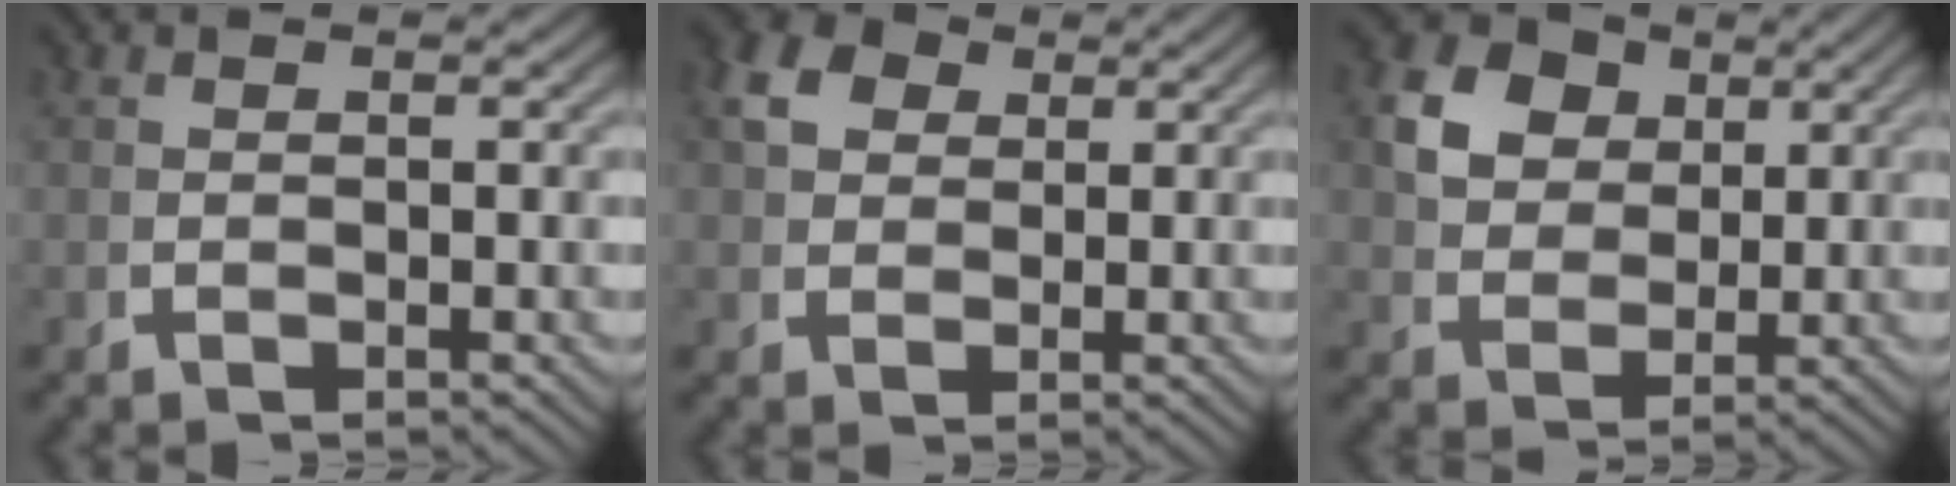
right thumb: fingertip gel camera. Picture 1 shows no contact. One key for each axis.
{"total": 5.8, "fx": 2.7, "fy": 4.3, "fz": 2.8, "tx": -0.064, "ty": -0.003, "tz": 0.047}
{"total": 8.9, "fx": 3.0, "fy": 7.1, "fz": 4.6, "tx": -0.103, "ty": -0.010, "tz": 0.055}